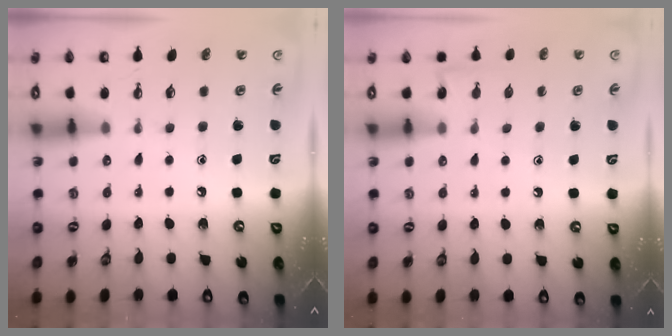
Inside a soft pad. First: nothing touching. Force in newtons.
{"total": 6.8, "press": 6.8, "slide": 0.6}